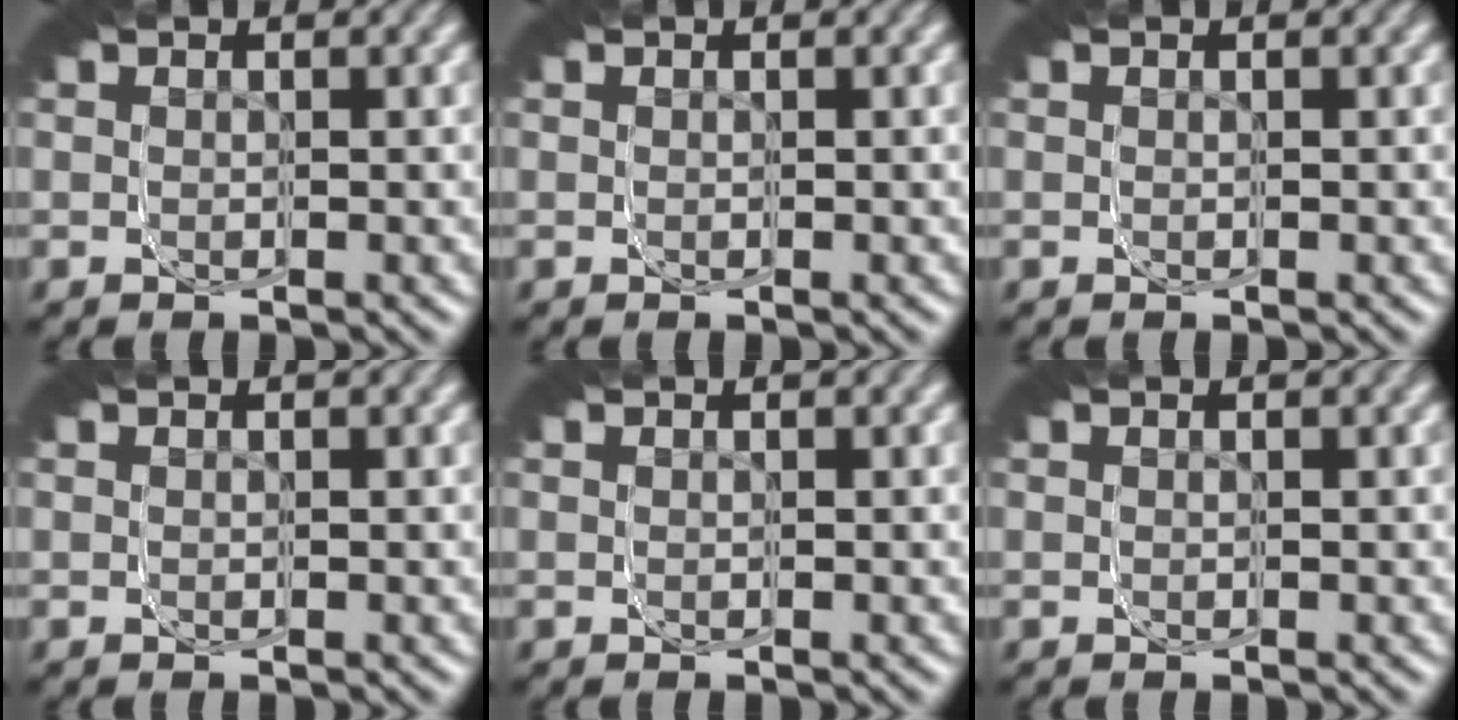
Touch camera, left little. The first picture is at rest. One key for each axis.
{"total": 0.0}
{"total": 0.0}
{"total": 0.0}
{"total": 0.0}
{"total": 0.0}